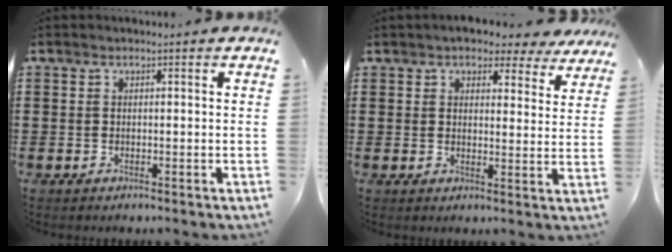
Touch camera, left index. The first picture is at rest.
{"total": 3.9, "force": [3.6, 1.2, 1.1], "torque": [-0.038, -0.008, 0.065]}